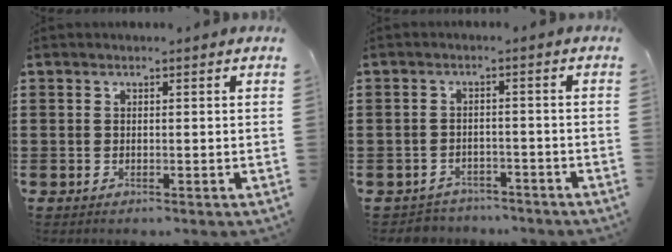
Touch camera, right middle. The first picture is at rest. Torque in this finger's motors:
{"motor_torque": [1.36, 0.65, -0.07, 0.00]}